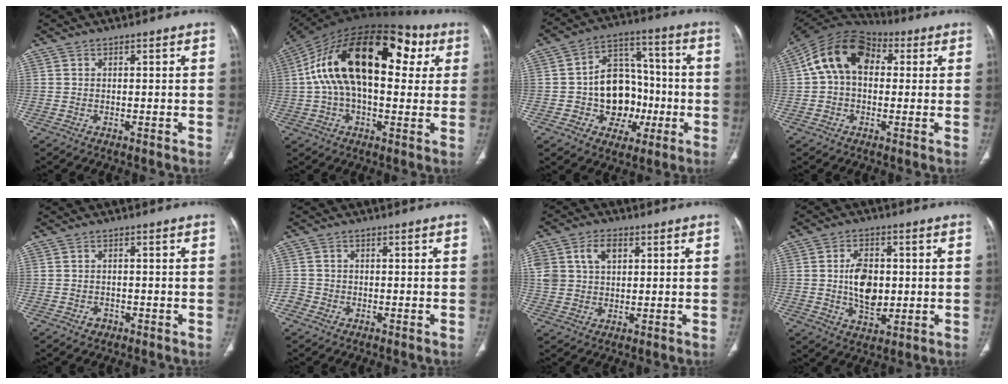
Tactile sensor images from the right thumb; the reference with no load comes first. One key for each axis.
{"total": 27.4, "fx": 6.3, "fy": 14.8, "fz": 22.1, "tx": -0.379, "ty": 0.055, "tz": 0.091}
{"total": 15.1, "fx": -2.7, "fy": 11.6, "fz": 9.3, "tx": -0.087, "ty": 0.042, "tz": -0.038}
{"total": 13.9, "fx": 2.5, "fy": 9.6, "fz": 9.7, "tx": -0.157, "ty": 0.040, "tz": 0.029}
{"total": 1.7, "fx": -0.8, "fy": 1.4, "fz": 0.5, "tx": -0.004, "ty": 0.008, "tz": -0.008}
{"total": 2.4, "fx": -1.0, "fy": 2.1, "fz": 0.2, "tx": 0.004, "ty": 0.011, "tz": -0.025}
{"total": 9.5, "fx": 3.1, "fy": 6.8, "fz": 5.8, "tx": -0.117, "ty": 0.005, "tz": 0.063}
{"total": 9.4, "fx": 0.2, "fy": 6.0, "fz": 7.3, "tx": -0.104, "ty": -0.004, "tz": 0.007}